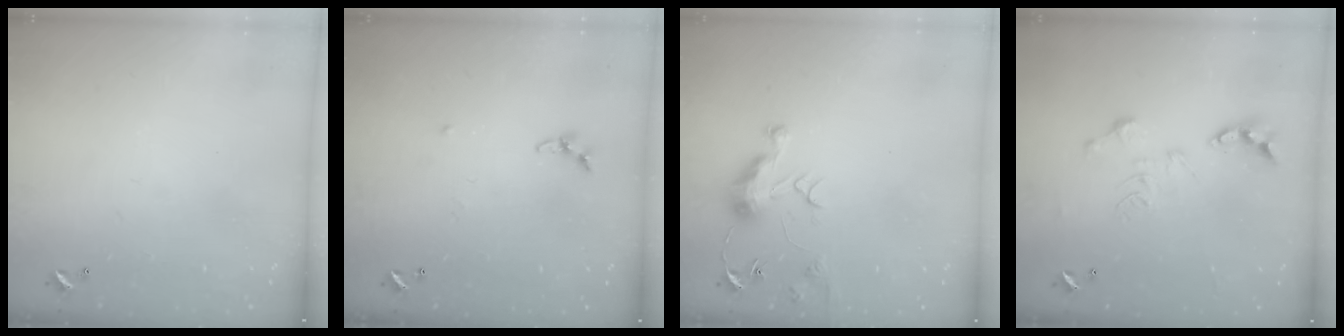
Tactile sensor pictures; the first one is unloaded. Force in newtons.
{"total": 5.3, "press": 5.2, "slide": 0.7}
{"total": 7.0, "press": 7.0, "slide": 0.7}
{"total": 0.0}